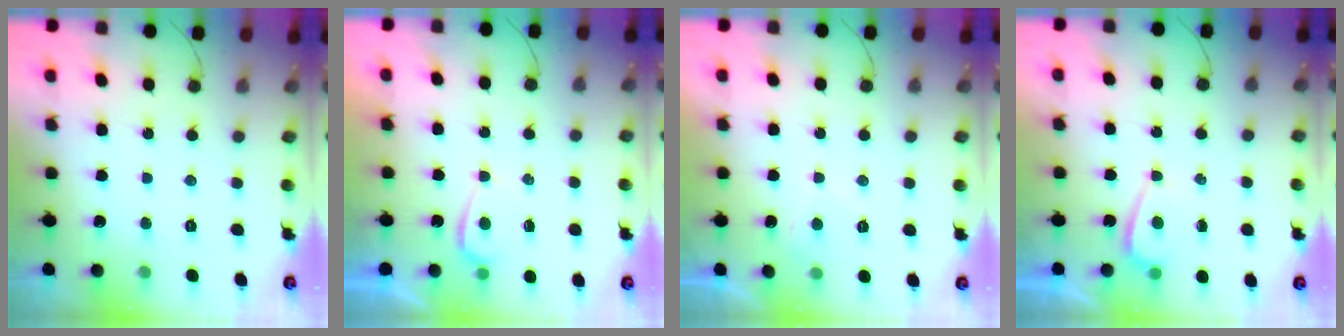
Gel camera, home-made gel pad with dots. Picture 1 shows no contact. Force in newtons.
{"total": 1.5, "press": 1.4, "slide": 0.5}
{"total": 1.0, "press": 0.8, "slide": 0.5}
{"total": 3.4, "press": 3.4, "slide": 0.4}